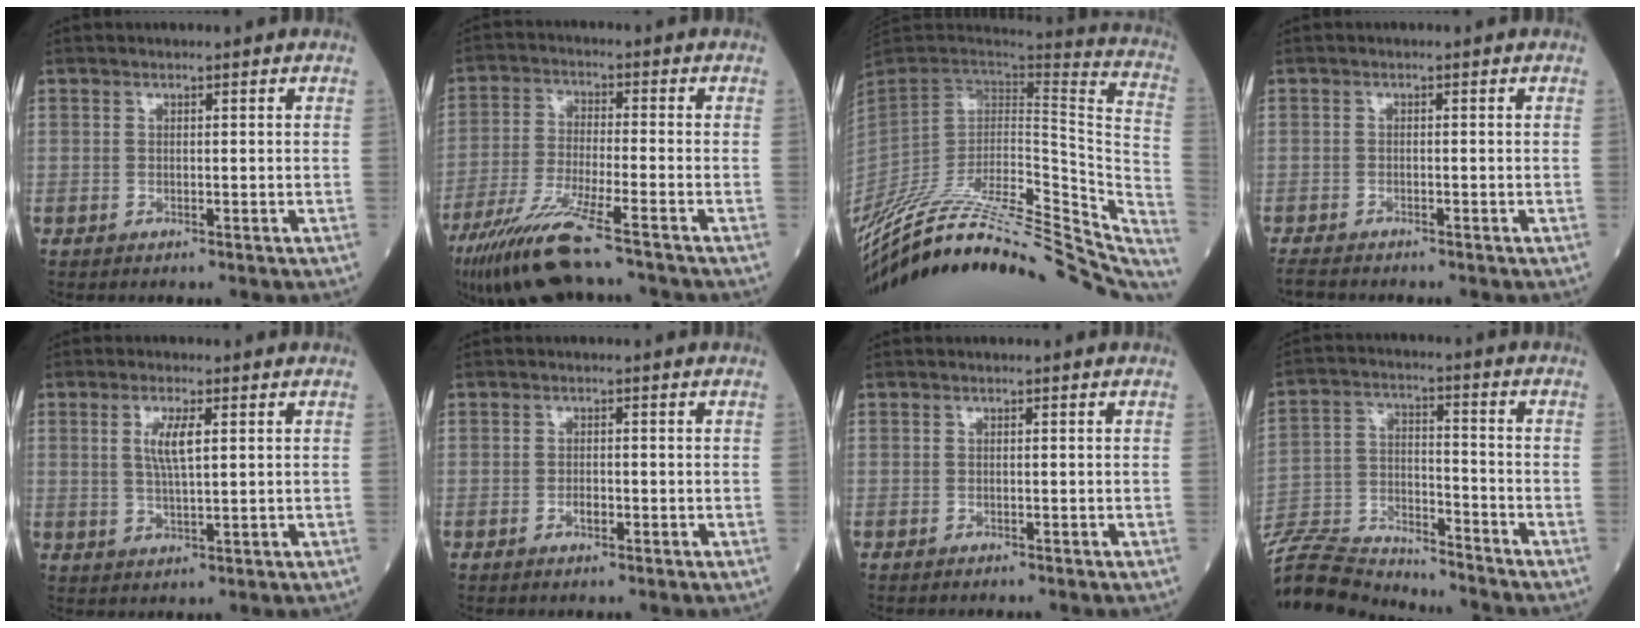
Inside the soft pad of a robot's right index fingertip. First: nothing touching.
{"total": 12.0, "force": [-8.9, 0.9, 8.0], "torque": [-0.158, -0.035, -0.160]}
{"total": 39.9, "force": [-34.4, 7.4, 18.7], "torque": [-0.246, -0.057, -0.482]}
{"total": 2.9, "force": [-2.7, 0.4, 0.9], "torque": [-0.018, -0.010, -0.045]}
{"total": 4.4, "force": [1.2, 0.7, 4.2], "torque": [-0.085, 0.000, 0.024]}
{"total": 1.6, "force": [-0.7, 0.6, 1.3], "torque": [-0.023, 0.001, -0.011]}
{"total": 0.6, "force": [-0.6, 0.0, 0.2], "torque": [-0.001, -0.001, -0.011]}
{"total": 17.3, "force": [-16.8, 1.8, 3.5], "torque": [-0.080, 0.013, -0.285]}